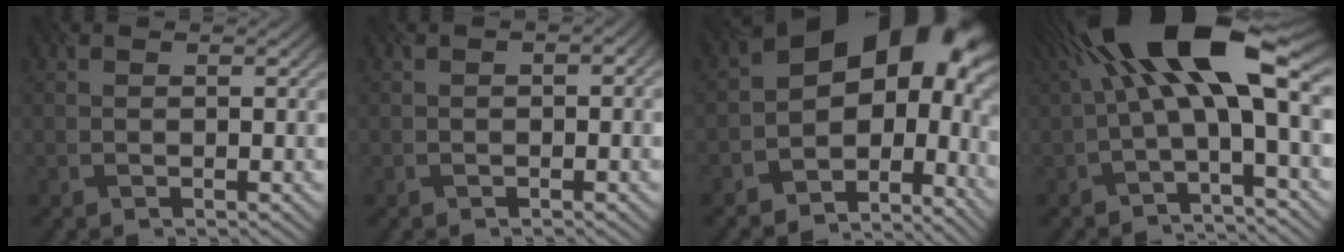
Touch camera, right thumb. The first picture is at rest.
{"total": 1.3, "force": [-0.2, 0.6, 1.1], "torque": [-0.014, 0.002, -0.005]}
{"total": 15.6, "force": [-0.9, 11.0, 11.0], "torque": [-0.130, -0.033, 0.027]}
{"total": 17.3, "force": [3.7, 5.7, 15.9], "torque": [-0.281, 0.031, 0.059]}